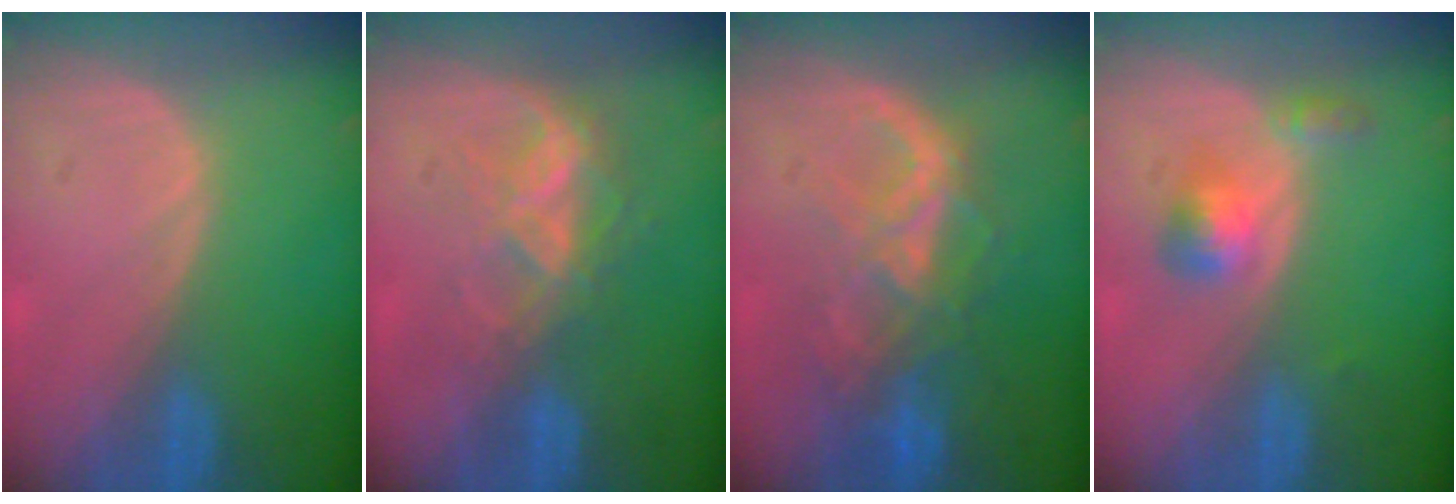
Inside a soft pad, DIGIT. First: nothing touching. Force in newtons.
{"total": 7.0, "press": 5.9, "slide": 3.7}
{"total": 8.8, "press": 7.5, "slide": 4.6}
{"total": 3.9, "press": 3.7, "slide": 1.4}